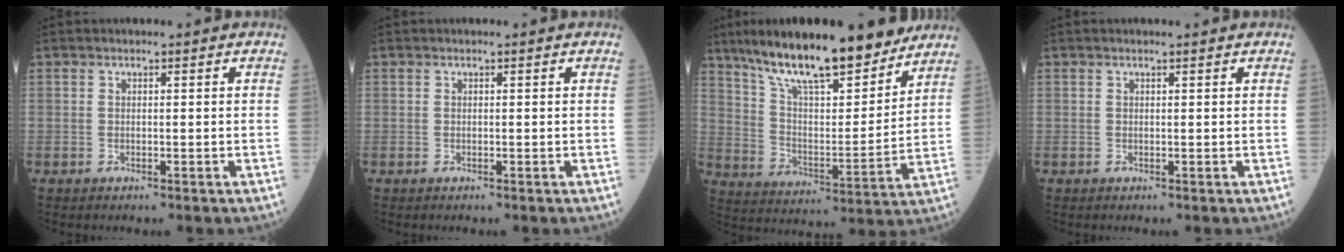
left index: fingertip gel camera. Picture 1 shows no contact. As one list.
[{"total": 0.0}, {"total": 20.5, "force": [16.2, 4.0, 11.9], "torque": [-0.200, 0.006, 0.271]}, {"total": 0.5, "force": [0.5, 0.0, 0.2], "torque": [-0.010, 0.003, 0.008]}]